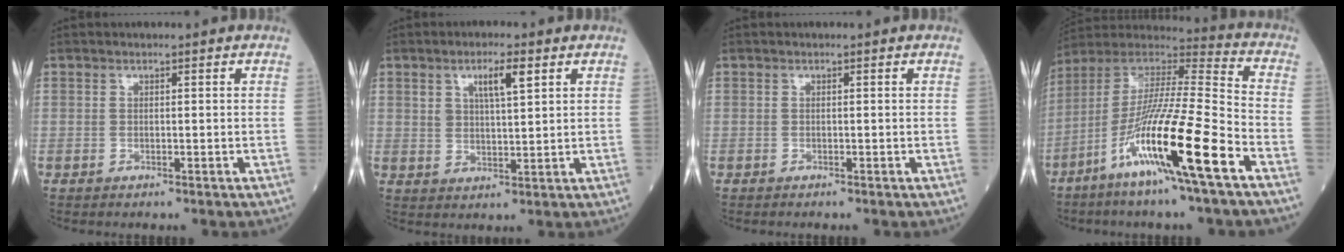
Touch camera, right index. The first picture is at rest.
{"total": 5.0, "force": [2.6, 1.2, 4.1], "torque": [-0.076, 0.004, 0.049]}
{"total": 0.0}
{"total": 19.2, "force": [-8.9, -0.4, 17.1], "torque": [-0.344, -0.037, -0.172]}